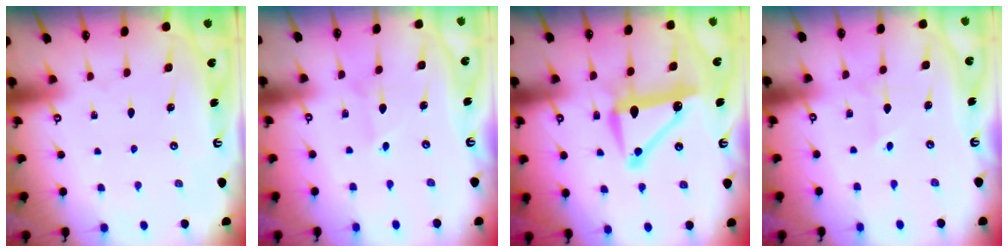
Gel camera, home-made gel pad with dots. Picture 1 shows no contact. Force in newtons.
{"total": 2.8, "press": 2.7, "slide": 0.3}
{"total": 10.7, "press": 10.7, "slide": 0.2}
{"total": 2.5, "press": 2.5, "slide": 0.3}